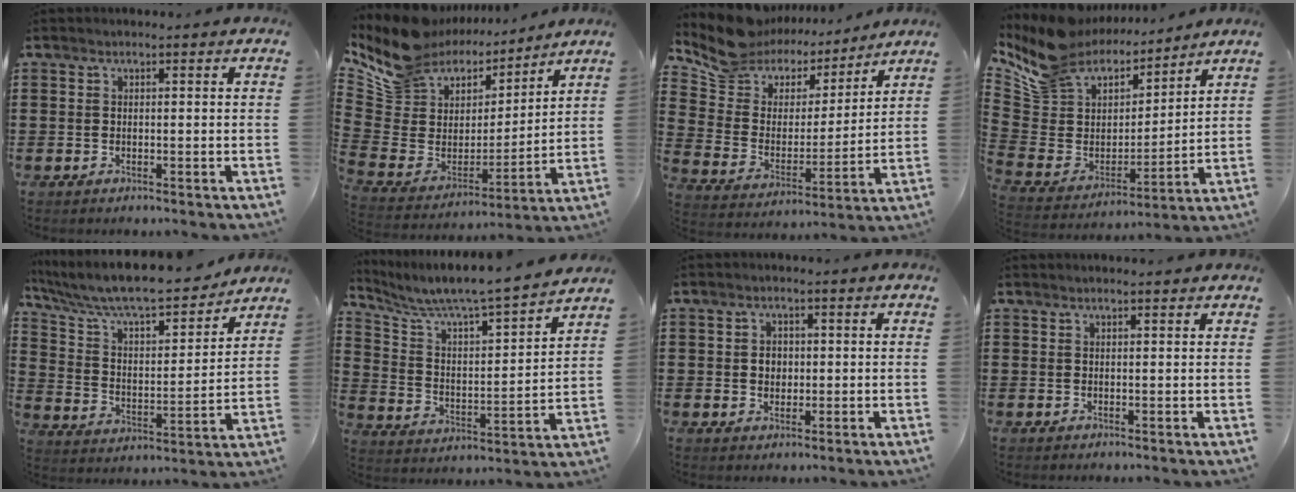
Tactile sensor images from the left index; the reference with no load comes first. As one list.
[{"total": 10.4, "force": [8.4, 6.0, 1.6], "torque": [-0.082, -0.063, 0.153]}, {"total": 9.2, "force": [8.3, 4.0, 0.6], "torque": [-0.072, -0.061, 0.151]}, {"total": 9.7, "force": [8.4, 4.8, 0.9], "torque": [-0.079, -0.064, 0.154]}, {"total": 8.8, "force": [7.9, 1.1, 3.8], "torque": [-0.106, -0.056, 0.132]}, {"total": 5.9, "force": [5.5, 0.1, 2.2], "torque": [-0.070, -0.052, 0.085]}, {"total": 2.4, "force": [0.3, 2.0, 1.3], "torque": [-0.024, 0.006, 0.001]}, {"total": 1.0, "force": [0.9, 0.0, 0.4], "torque": [-0.009, 0.001, 0.017]}]